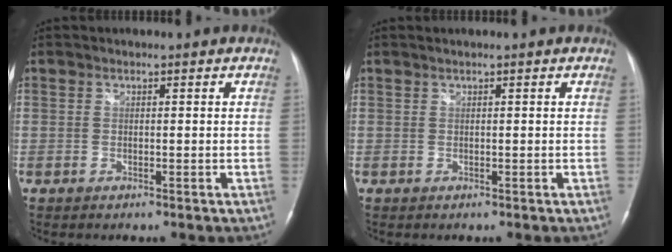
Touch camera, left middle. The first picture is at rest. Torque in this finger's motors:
{"motor_torque": [0.15, 0.13, -0.01, 0.00]}